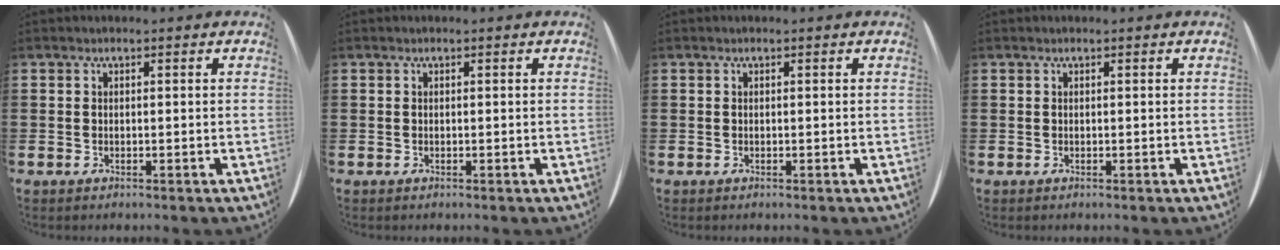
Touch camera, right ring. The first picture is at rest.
{"total": 0.0}
{"total": 0.0}
{"total": 0.0}